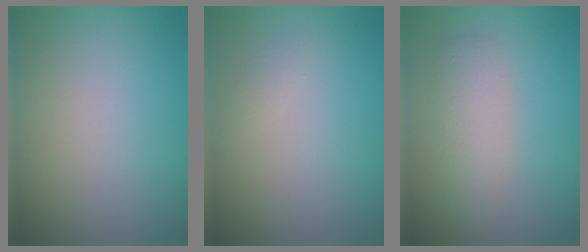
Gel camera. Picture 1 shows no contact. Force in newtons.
{"total": 0.6, "press": 0.6, "slide": 0.1}
{"total": 3.0, "press": 3.0, "slide": 0.2}